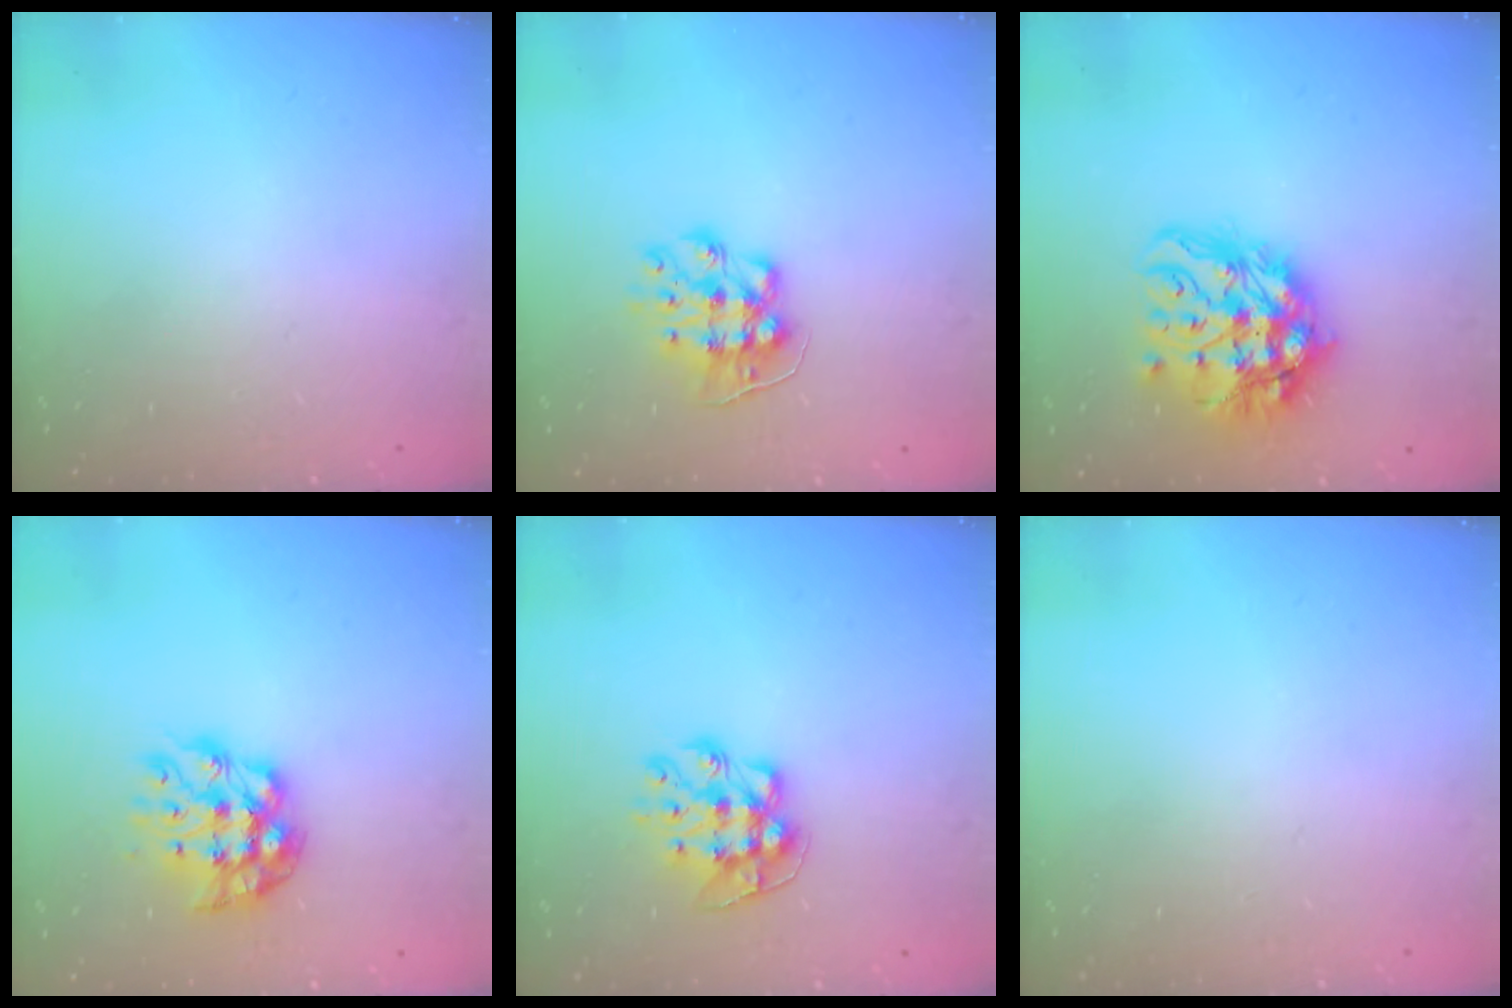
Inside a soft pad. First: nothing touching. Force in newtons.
{"total": 9.4, "press": 9.4, "slide": 0.0}
{"total": 16.4, "press": 16.4, "slide": 1.4}
{"total": 10.0, "press": 10.0, "slide": 0.9}
{"total": 9.5, "press": 9.5, "slide": 0.3}
{"total": 0.0}